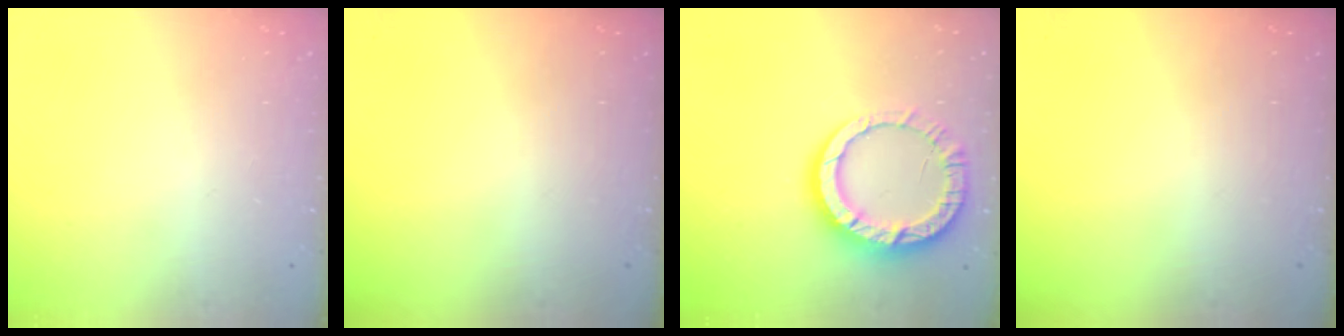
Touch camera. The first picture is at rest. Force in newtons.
{"total": 0.0}
{"total": 13.6, "press": 13.5, "slide": 1.1}
{"total": 0.0}